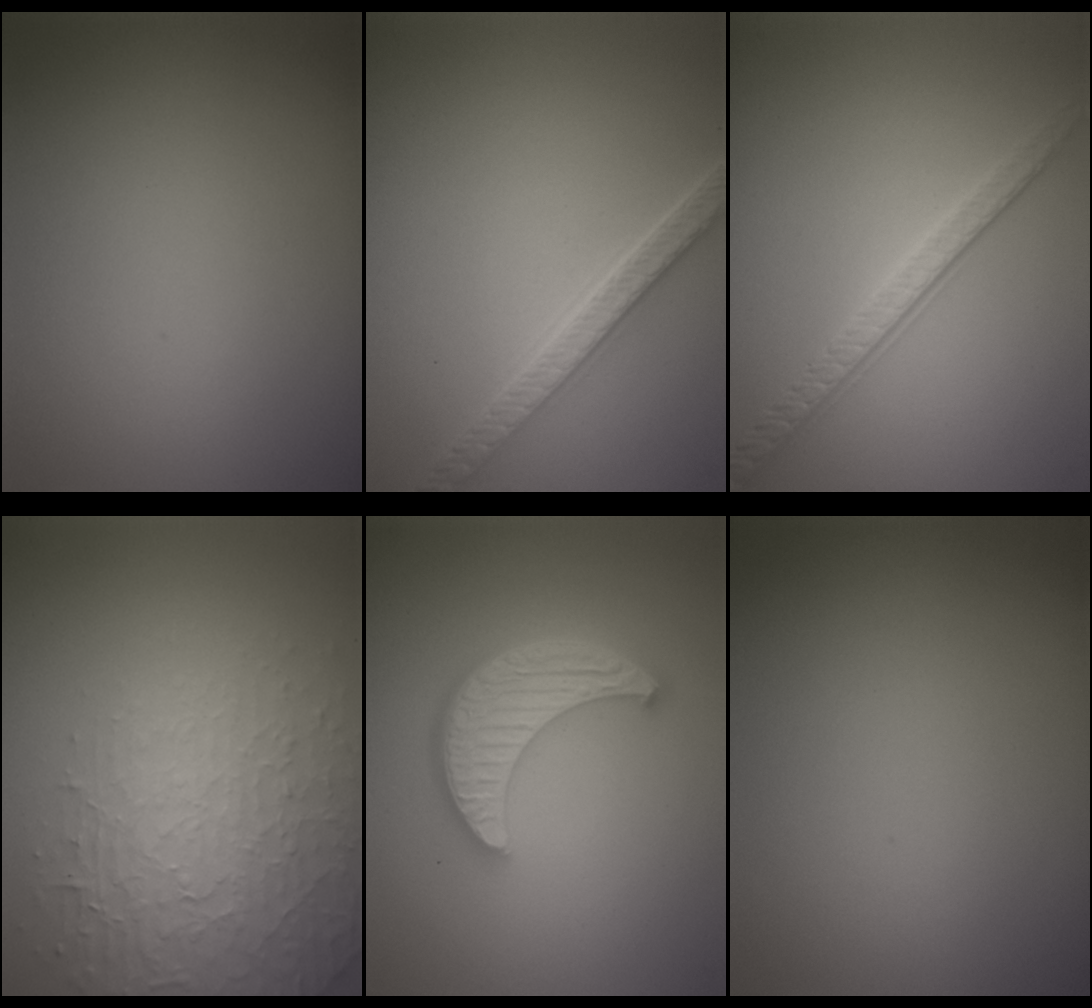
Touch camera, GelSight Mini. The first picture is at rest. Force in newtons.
{"total": 3.6, "press": 3.2, "slide": 1.6}
{"total": 2.8, "press": 2.4, "slide": 1.5}
{"total": 3.9, "press": 3.7, "slide": 1.2}
{"total": 5.7, "press": 4.3, "slide": 3.7}
{"total": 0.0}